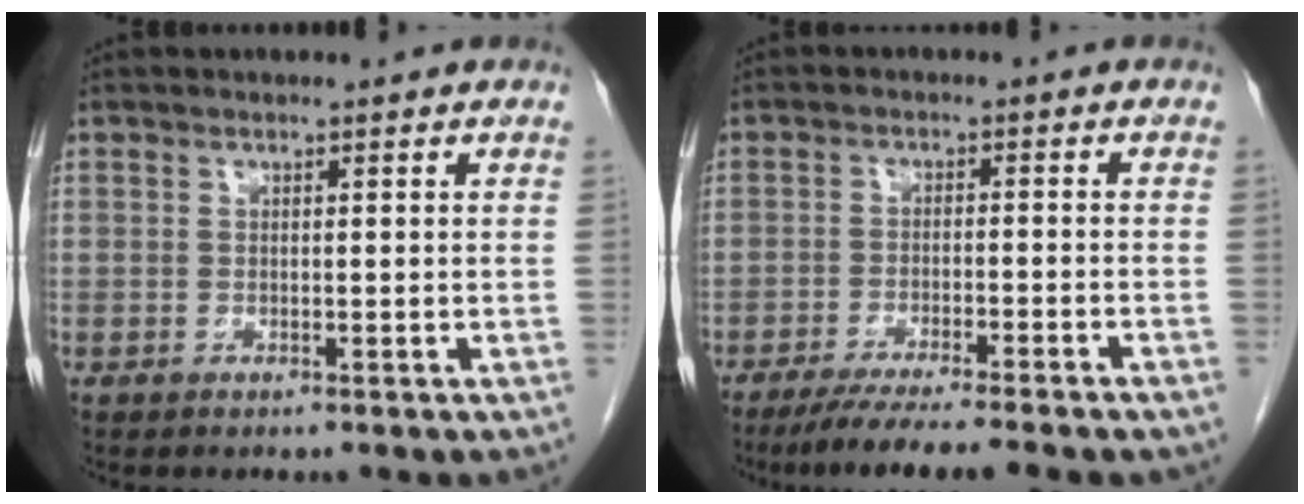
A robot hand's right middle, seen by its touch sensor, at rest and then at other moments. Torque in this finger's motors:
{"motor_torque": [1.13, -1.01, 0.20, 0.09]}